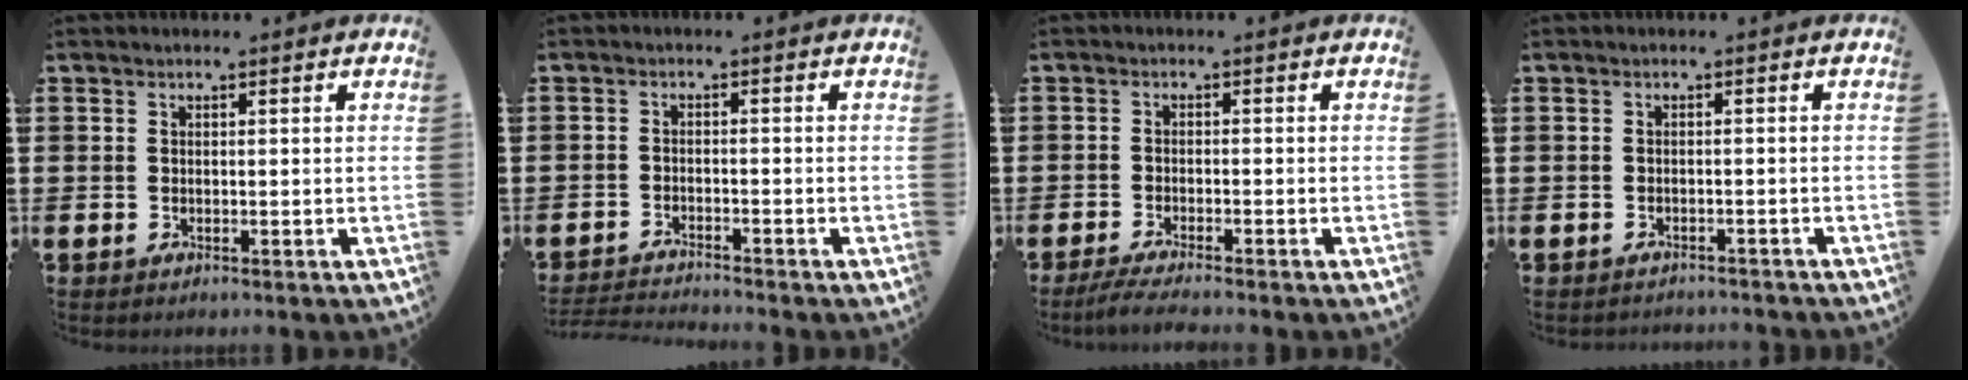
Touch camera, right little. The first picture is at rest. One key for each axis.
{"total": 1.9, "fx": -1.9, "fy": -0.2, "fz": 0.1, "tx": -0.004, "ty": 0.001, "tz": -0.039}
{"total": 2.2, "fx": -1.7, "fy": 0.0, "fz": 1.4, "tx": -0.021, "ty": 0.002, "tz": -0.032}
{"total": 1.0, "fx": -1.0, "fy": 0.0, "fz": -0.1, "tx": -0.002, "ty": 0.001, "tz": -0.020}